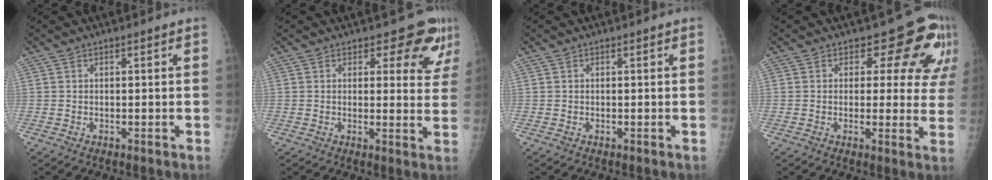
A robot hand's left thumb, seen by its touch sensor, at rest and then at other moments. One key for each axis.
{"total": 8.1, "fx": 6.0, "fy": 4.1, "fz": 3.4, "tx": -0.002, "ty": -0.036, "tz": 0.053}
{"total": 0.0}
{"total": 10.9, "fx": 6.4, "fy": 6.5, "fz": 6.0, "tx": -0.018, "ty": -0.030, "tz": 0.055}